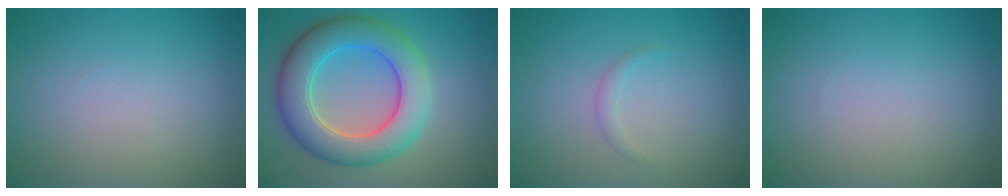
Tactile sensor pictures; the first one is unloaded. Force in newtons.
{"total": 8.0, "press": 8.0, "slide": 0.2}
{"total": 0.8, "press": 0.8, "slide": 0.1}
{"total": 0.0}